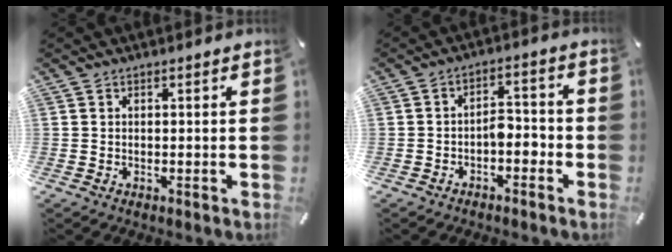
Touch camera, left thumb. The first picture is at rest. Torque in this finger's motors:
{"motor_torque": [0.53, 1.56, 0.50, 0.37, 0.01]}